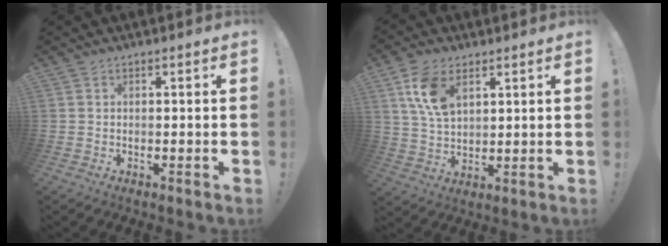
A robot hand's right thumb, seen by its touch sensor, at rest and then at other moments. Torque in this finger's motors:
{"motor_torque": [0.03, 0.19, 0.52, 0.43, 0.06]}